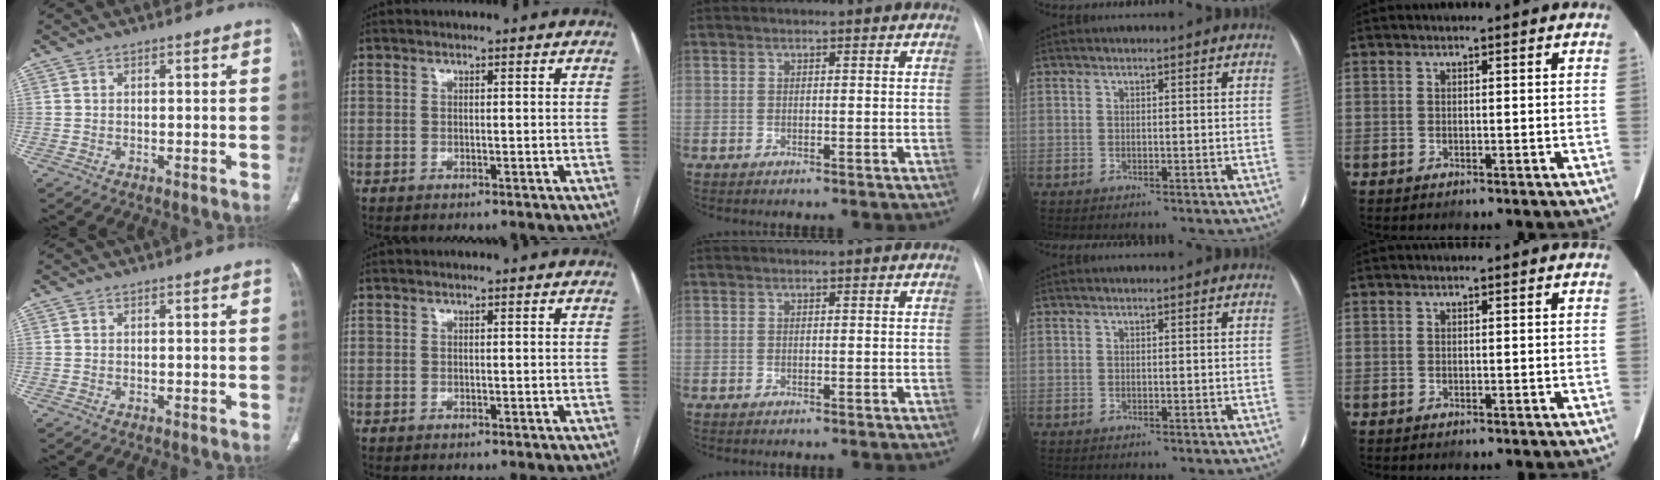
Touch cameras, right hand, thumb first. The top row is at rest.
{}